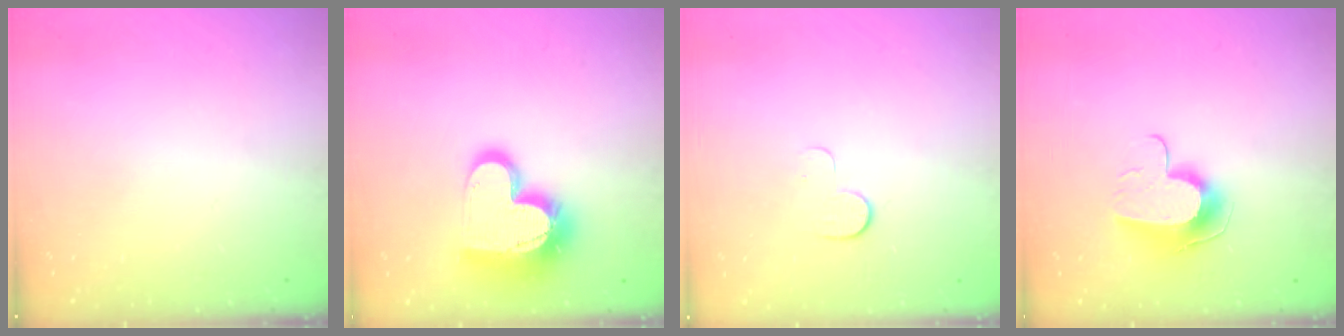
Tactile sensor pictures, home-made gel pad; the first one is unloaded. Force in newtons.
{"total": 17.8, "press": 17.7, "slide": 1.6}
{"total": 7.6, "press": 7.5, "slide": 0.7}
{"total": 10.3, "press": 10.3, "slide": 0.4}